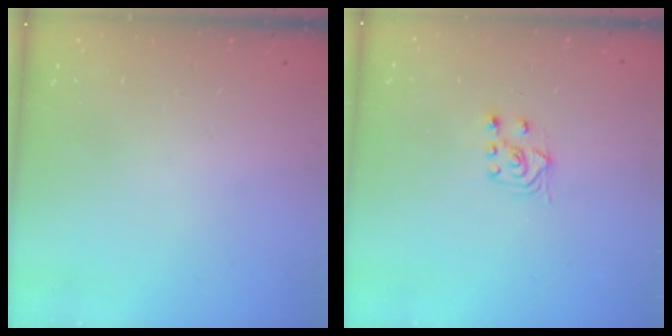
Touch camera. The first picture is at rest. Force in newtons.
{"total": 3.9, "press": 3.8, "slide": 0.9}